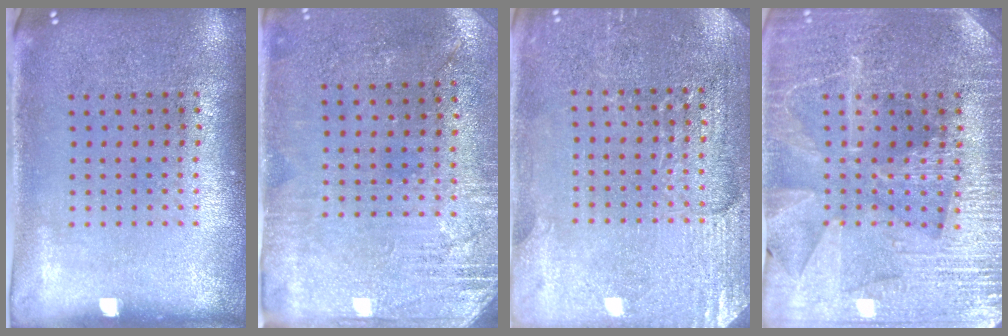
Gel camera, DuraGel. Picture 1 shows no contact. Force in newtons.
{"total": 2.8, "press": 2.5, "slide": 1.4}
{"total": 2.9, "press": 2.9, "slide": 0.2}
{"total": 3.6, "press": 3.5, "slide": 0.9}